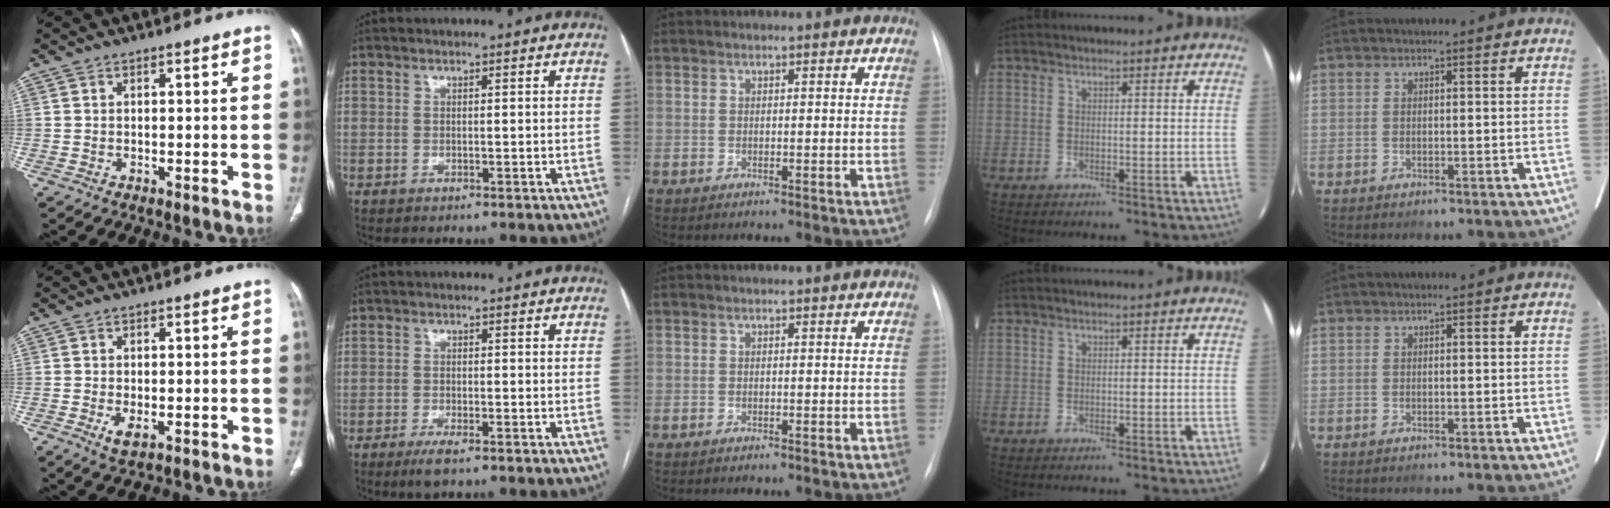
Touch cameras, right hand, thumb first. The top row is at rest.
{"thumb": {"total": 2.9, "force": [-0.8, 1.3, 2.4], "torque": [-0.048, -0.007, -0.011]}, "index": {"total": 3.1, "force": [-2.1, 0.5, 2.2], "torque": [-0.044, -0.005, -0.037]}}